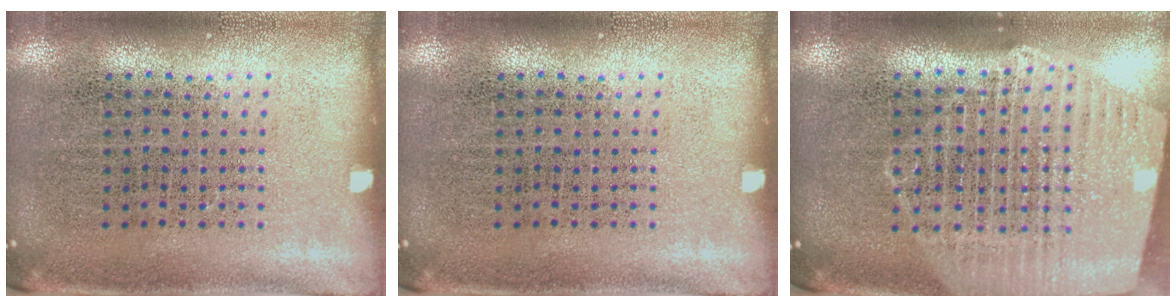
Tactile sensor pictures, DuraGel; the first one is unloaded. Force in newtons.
{"total": 0.0}
{"total": 2.1, "press": 1.9, "slide": 1.0}